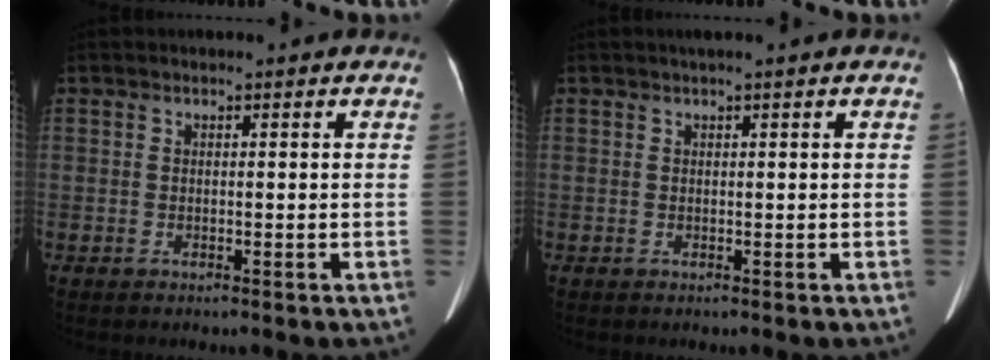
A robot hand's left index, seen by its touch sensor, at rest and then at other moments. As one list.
[{"total": 0.8, "force": [0.4, -0.2, 0.7], "torque": [-0.018, 0.005, 0.013]}]